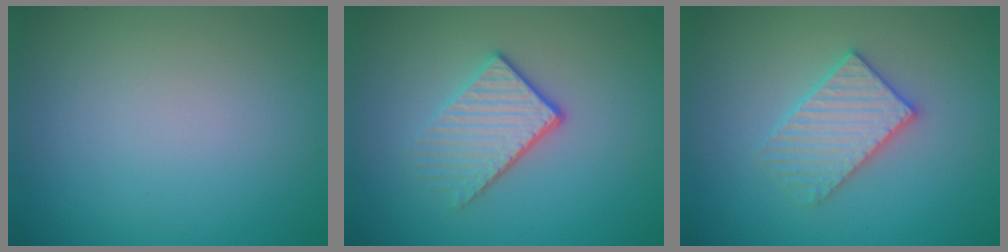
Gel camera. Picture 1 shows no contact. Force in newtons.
{"total": 3.5, "press": 2.6, "slide": 2.3}
{"total": 3.7, "press": 3.6, "slide": 0.6}